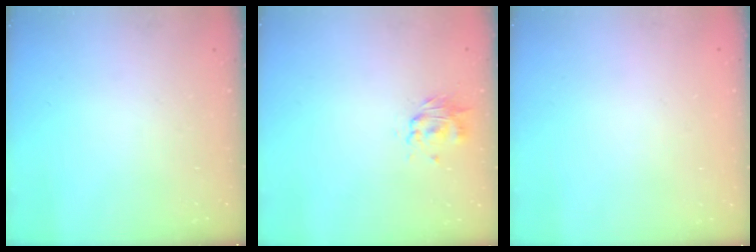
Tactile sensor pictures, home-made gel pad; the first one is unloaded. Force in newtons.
{"total": 2.8, "press": 2.7, "slide": 0.7}
{"total": 1.9, "press": 1.9, "slide": 0.2}